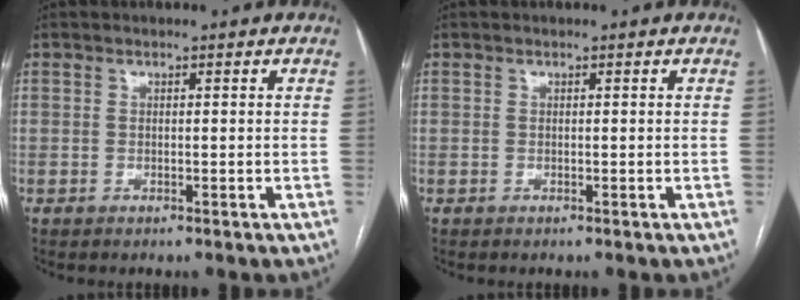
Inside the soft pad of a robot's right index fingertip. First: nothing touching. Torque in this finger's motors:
{"motor_torque": [-0.01, 0.01, 0.00, 0.01]}